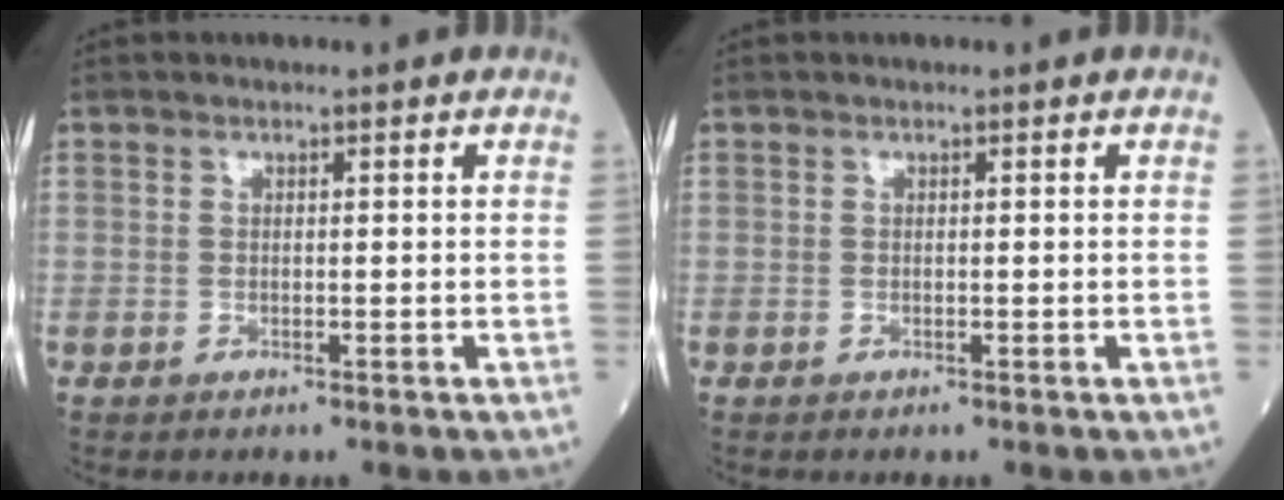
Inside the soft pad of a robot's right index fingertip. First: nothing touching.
{"total": 0.0}